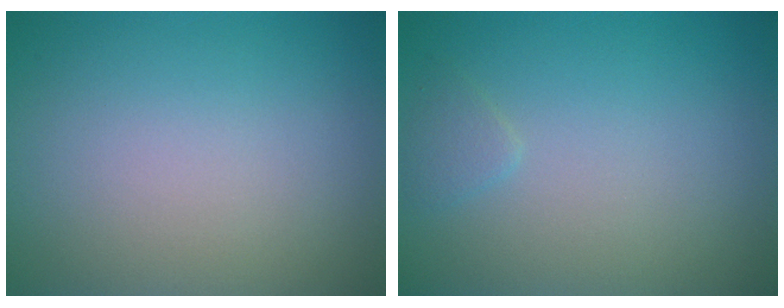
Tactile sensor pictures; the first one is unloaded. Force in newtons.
{"total": 0.9, "press": 0.9, "slide": 0.1}